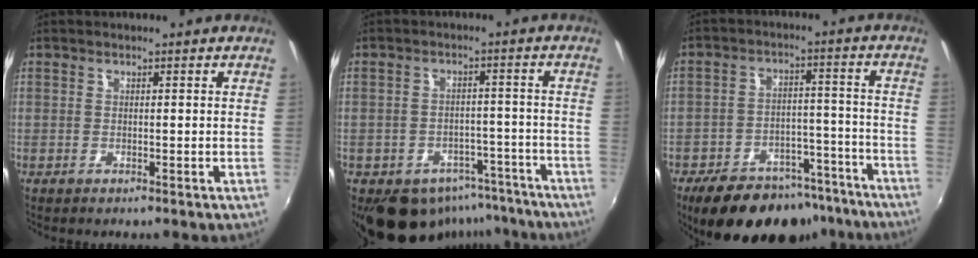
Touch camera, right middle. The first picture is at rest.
{"total": 12.7, "force": [-9.0, 7.9, 4.1], "torque": [-0.084, 0.015, -0.095]}
{"total": 18.9, "force": [-14.8, 9.0, 7.6], "torque": [-0.147, 0.031, -0.196]}